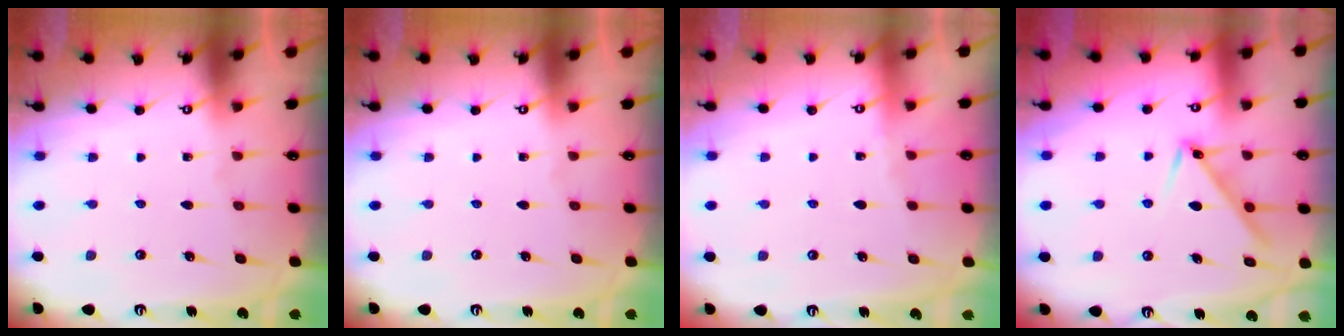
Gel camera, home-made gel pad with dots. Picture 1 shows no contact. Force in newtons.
{"total": 0.0}
{"total": 1.6, "press": 1.6, "slide": 0.4}
{"total": 9.2, "press": 9.2, "slide": 0.6}